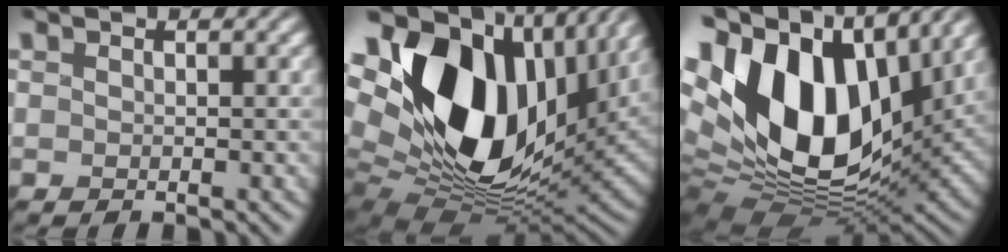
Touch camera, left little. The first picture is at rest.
{"total": 20.6, "force": [4.1, 13.8, 14.8], "torque": [-0.298, -0.016, 0.093]}
{"total": 18.6, "force": [3.1, 12.1, 13.7], "torque": [-0.288, -0.011, 0.057]}